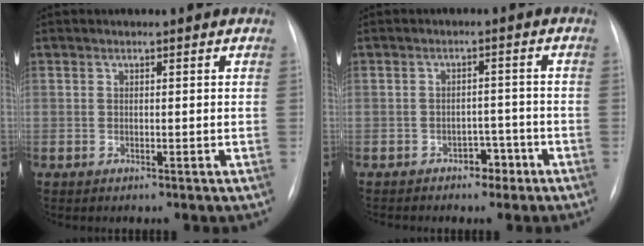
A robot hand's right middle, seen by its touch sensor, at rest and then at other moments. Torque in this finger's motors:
{"motor_torque": [0.08, -0.11, 0.04, 0.01]}